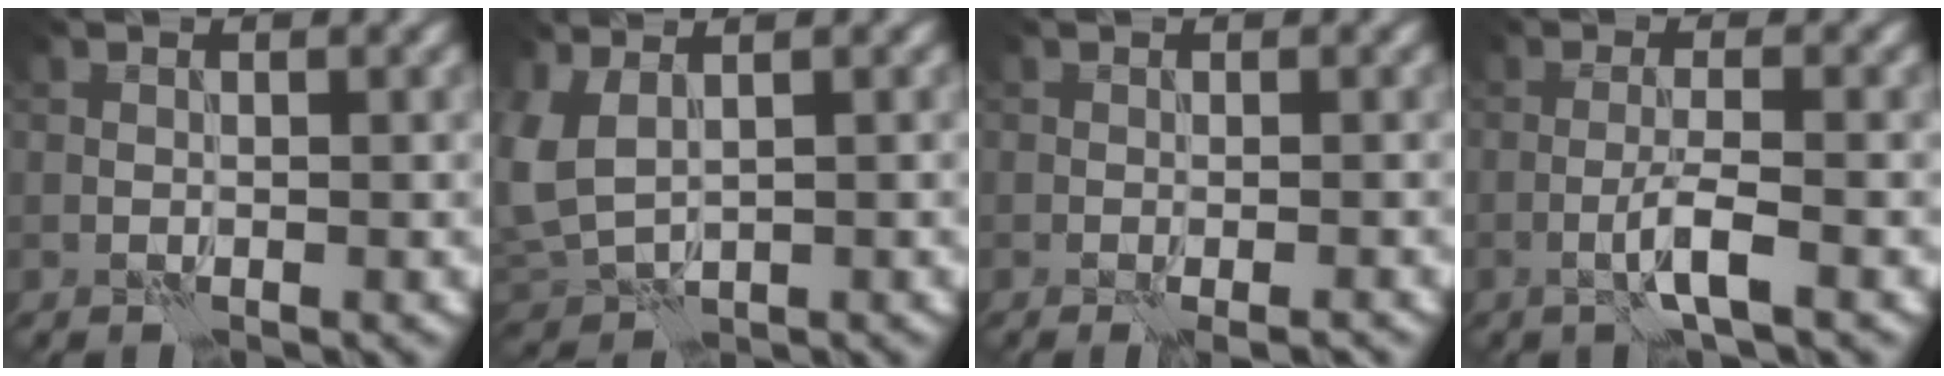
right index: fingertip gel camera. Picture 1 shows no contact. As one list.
[{"total": 3.7, "force": [1.3, 2.2, 2.7], "torque": [-0.079, 0.004, 0.030]}, {"total": 2.4, "force": [-1.2, 0.5, 2.0], "torque": [-0.021, 0.003, -0.015]}, {"total": 2.6, "force": [-1.1, 0.2, 2.4], "torque": [-0.046, 0.008, -0.027]}]